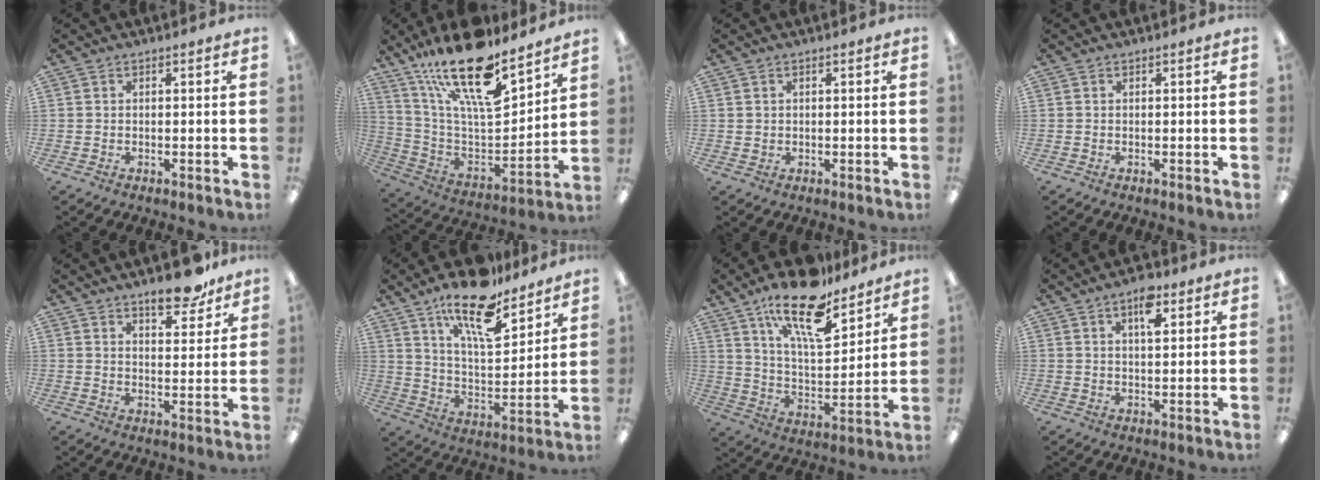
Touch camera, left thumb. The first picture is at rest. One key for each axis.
{"total": 22.9, "fx": 15.8, "fy": 7.7, "fz": 14.6, "tx": -0.266, "ty": -0.104, "tz": 0.271}
{"total": 1.1, "fx": 0.5, "fy": 0.9, "fz": 0.0, "tx": -0.001, "ty": 0.004, "tz": 0.010}
{"total": 0.0}
{"total": 9.5, "fx": 7.5, "fy": 3.2, "fz": 5.0, "tx": -0.059, "ty": -0.043, "tz": 0.127}
{"total": 17.5, "fx": 12.9, "fy": 5.9, "fz": 10.1, "tx": -0.166, "ty": -0.076, "tz": 0.216}
{"total": 19.5, "fx": 14.1, "fy": 6.9, "fz": 11.5, "tx": -0.190, "ty": -0.085, "tz": 0.238}
{"total": 6.8, "fx": 3.6, "fy": 3.0, "fz": 4.9, "tx": -0.065, "ty": -0.009, "tz": 0.056}